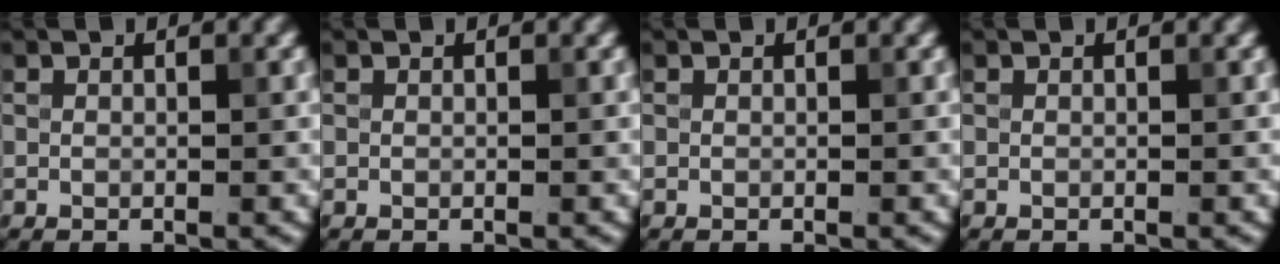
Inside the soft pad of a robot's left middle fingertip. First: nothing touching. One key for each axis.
{"total": 0.0}
{"total": 0.0}
{"total": 0.0}